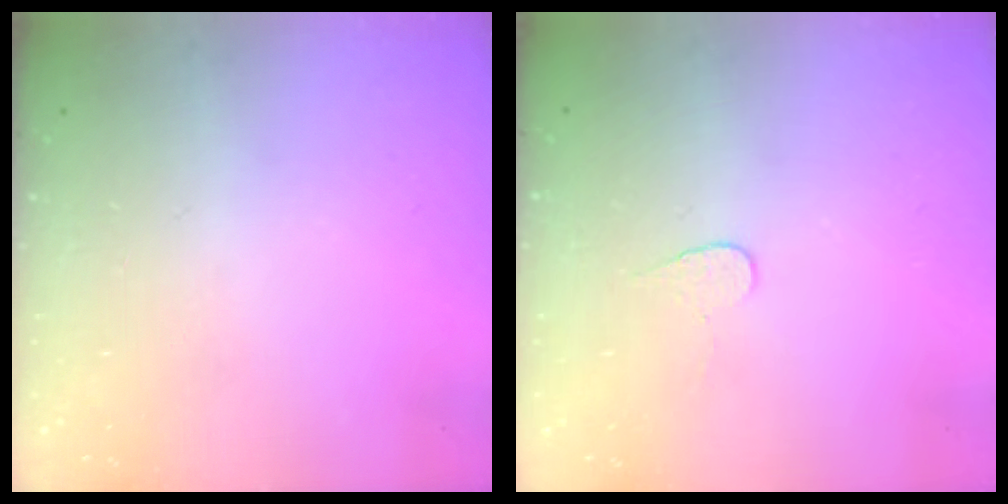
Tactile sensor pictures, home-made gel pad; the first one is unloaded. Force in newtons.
{"total": 3.7, "press": 3.7, "slide": 0.4}